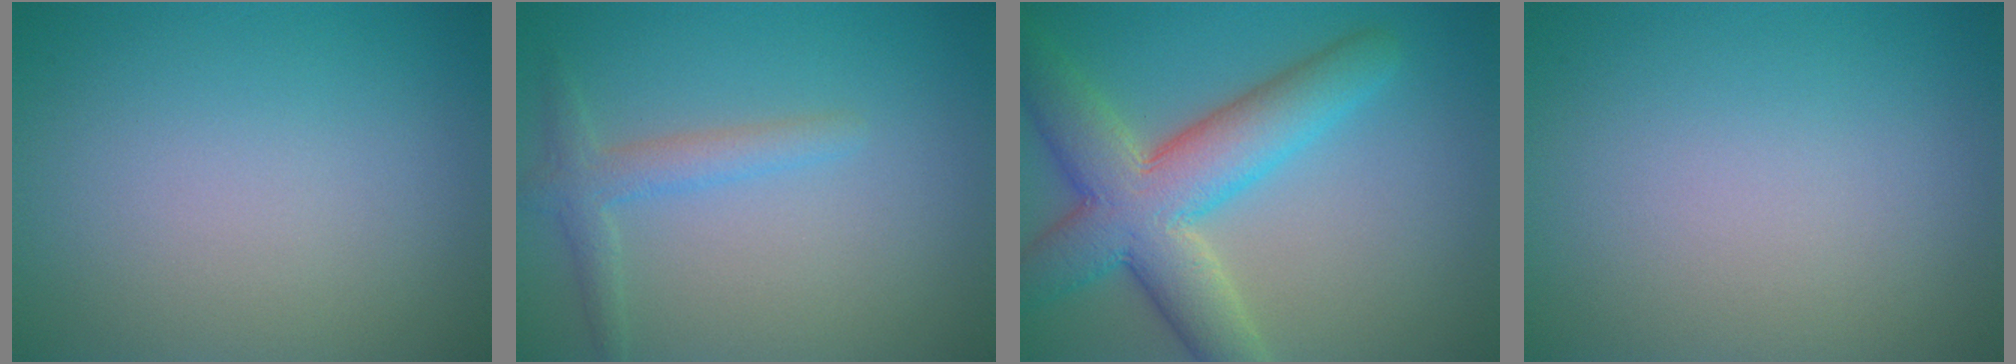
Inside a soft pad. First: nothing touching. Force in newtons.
{"total": 2.3, "press": 2.3, "slide": 0.2}
{"total": 8.8, "press": 8.8, "slide": 0.6}
{"total": 0.0}